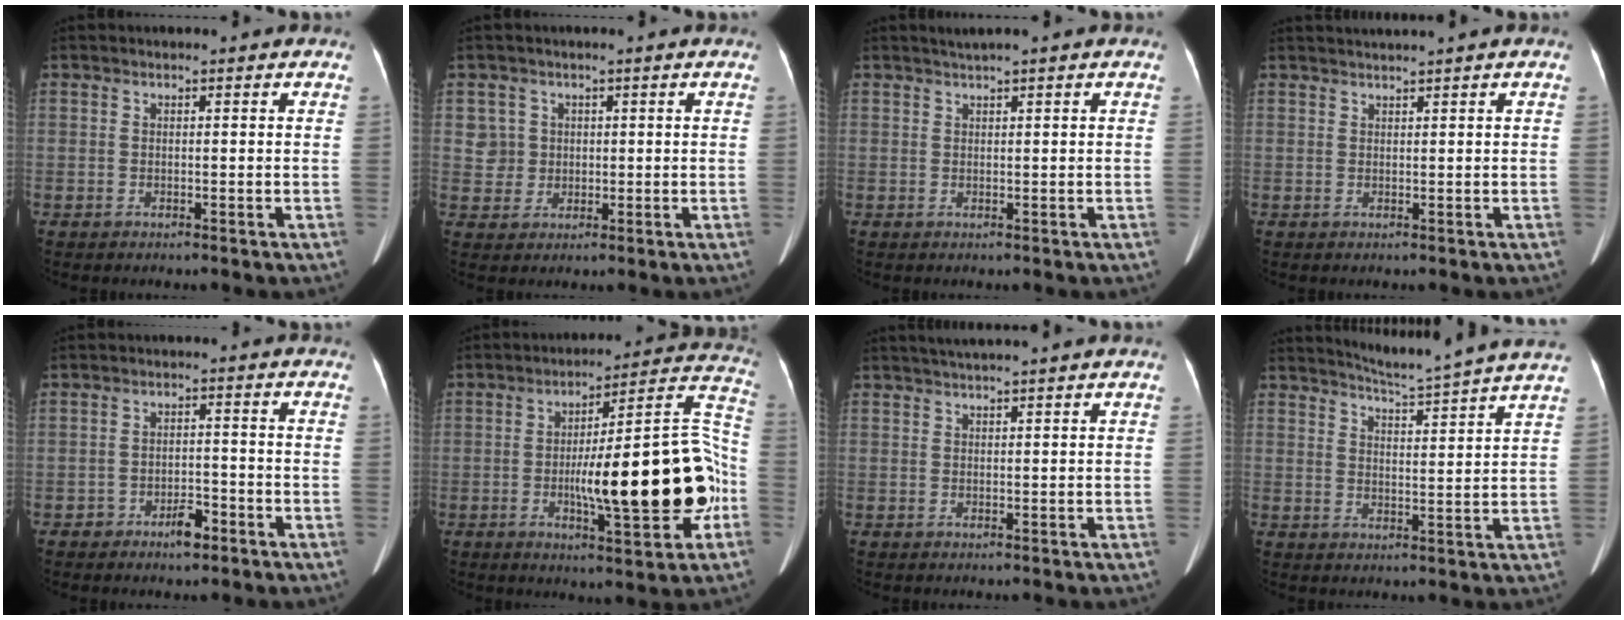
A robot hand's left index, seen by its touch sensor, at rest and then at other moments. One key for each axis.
{"total": 3.5, "fx": 0.6, "fy": 3.4, "fz": -0.4, "tx": 0.019, "ty": 0.000, "tz": 0.015}
{"total": 1.1, "fx": 0.9, "fy": -0.2, "fz": 0.7, "tx": -0.012, "ty": 0.010, "tz": 0.021}
{"total": 2.2, "fx": 1.8, "fy": -0.9, "fz": 0.8, "tx": -0.011, "ty": 0.011, "tz": 0.037}
{"total": 5.2, "fx": -3.0, "fy": 4.2, "fz": 0.3, "tx": 0.012, "ty": 0.010, "tz": -0.035}
{"total": 20.7, "fx": -4.4, "fy": 3.9, "fz": 19.8, "tx": -0.257, "ty": 0.031, "tz": -0.058}
{"total": 4.6, "fx": 3.8, "fy": -1.0, "fz": 2.4, "tx": -0.034, "ty": 0.024, "tz": 0.059}
{"total": 12.3, "fx": 11.3, "fy": -2.1, "fz": 4.3, "tx": -0.078, "ty": -0.029, "tz": 0.147}